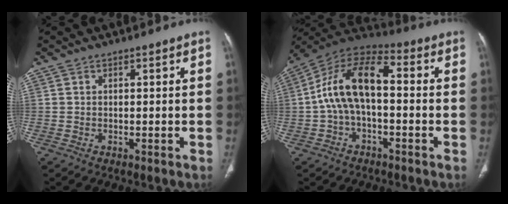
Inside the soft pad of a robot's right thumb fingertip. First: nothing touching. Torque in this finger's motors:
{"motor_torque": [1.29, 1.27, 0.76, -0.53, 0.36]}